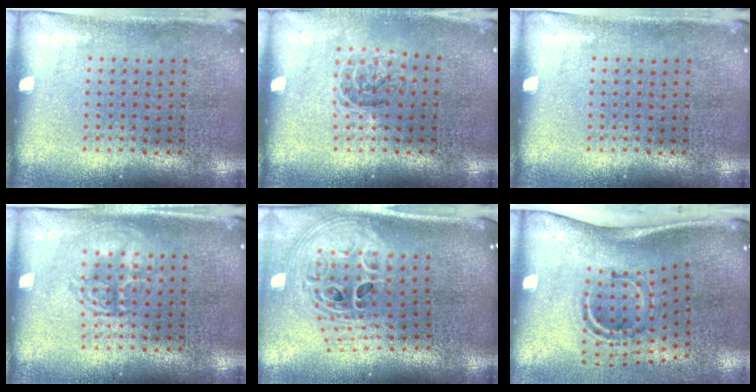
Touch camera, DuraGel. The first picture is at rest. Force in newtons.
{"total": 1.2, "press": 1.0, "slide": 0.6}
{"total": 0.0}
{"total": 1.3, "press": 1.3, "slide": 0.2}
{"total": 2.9, "press": 2.0, "slide": 2.1}
{"total": 2.2, "press": 1.2, "slide": 1.8}